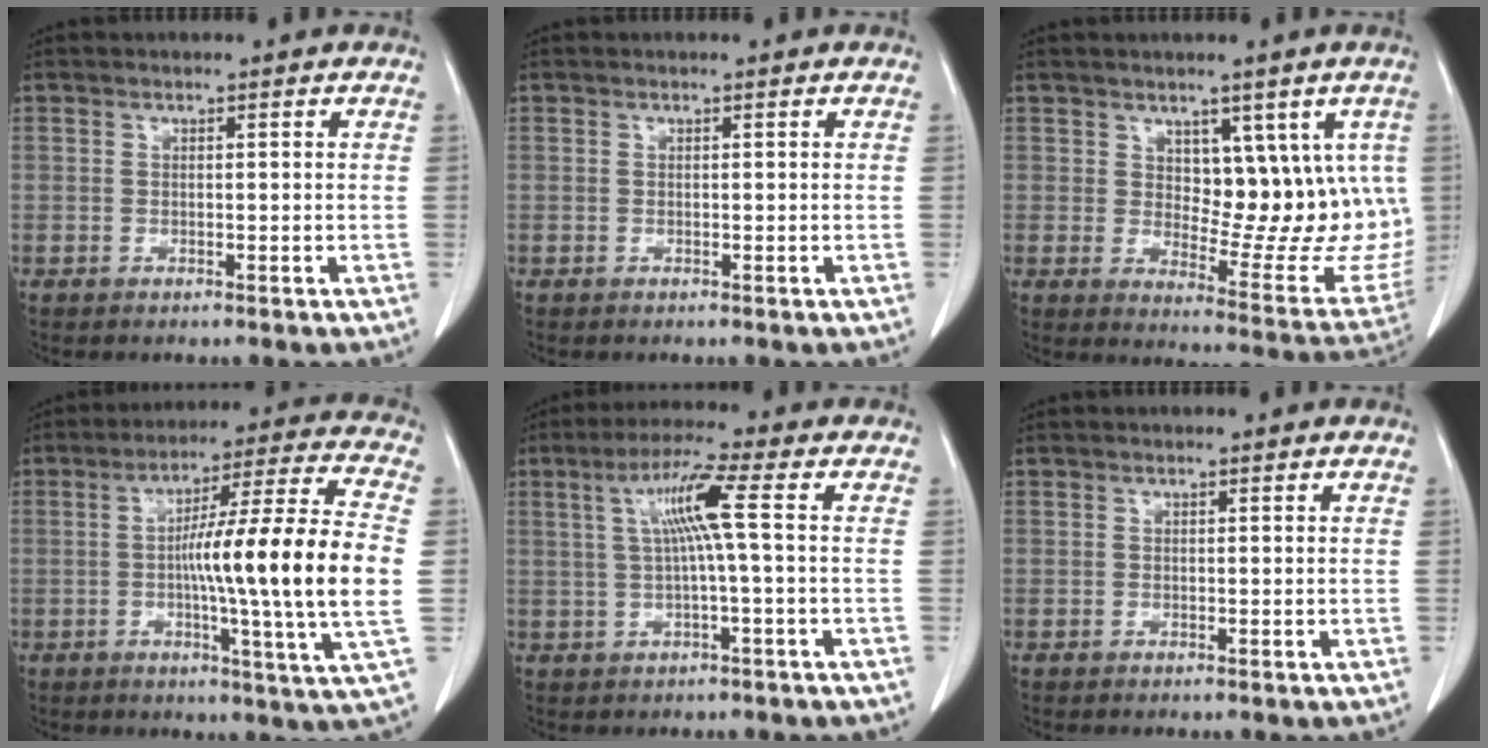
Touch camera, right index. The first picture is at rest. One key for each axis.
{"total": 0.0}
{"total": 13.5, "fx": 3.4, "fy": 7.1, "fz": 10.9, "tx": -0.121, "ty": -0.002, "tz": 0.065}
{"total": 19.2, "fx": -1.2, "fy": -1.3, "fz": 19.1, "tx": -0.292, "ty": -0.001, "tz": -0.033}
{"total": 6.8, "fx": 1.0, "fy": -0.8, "fz": 6.7, "tx": -0.126, "ty": 0.017, "tz": 0.024}
{"total": 0.0}